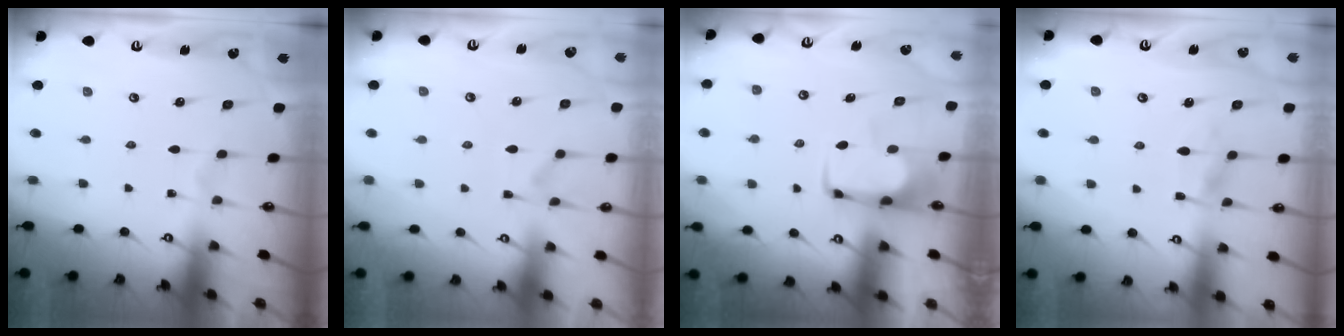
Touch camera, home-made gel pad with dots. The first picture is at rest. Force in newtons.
{"total": 3.6, "press": 3.5, "slide": 1.1}
{"total": 1.6, "press": 1.5, "slide": 0.4}
{"total": 4.0, "press": 4.0, "slide": 0.4}